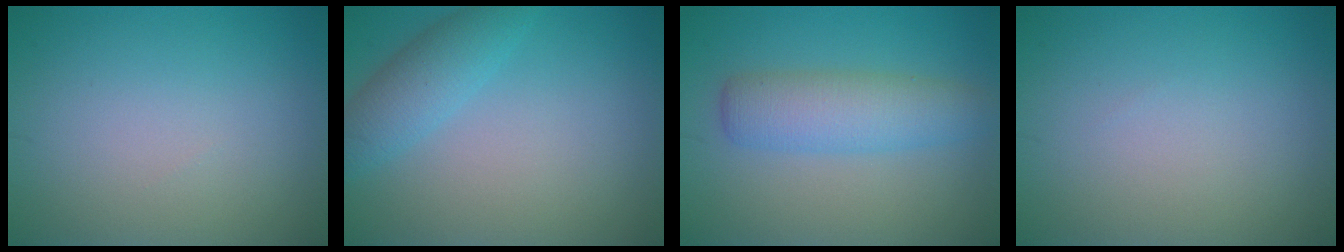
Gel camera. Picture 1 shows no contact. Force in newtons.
{"total": 3.2, "press": 3.1, "slide": 0.2}
{"total": 4.4, "press": 4.4, "slide": 0.1}
{"total": 0.0}